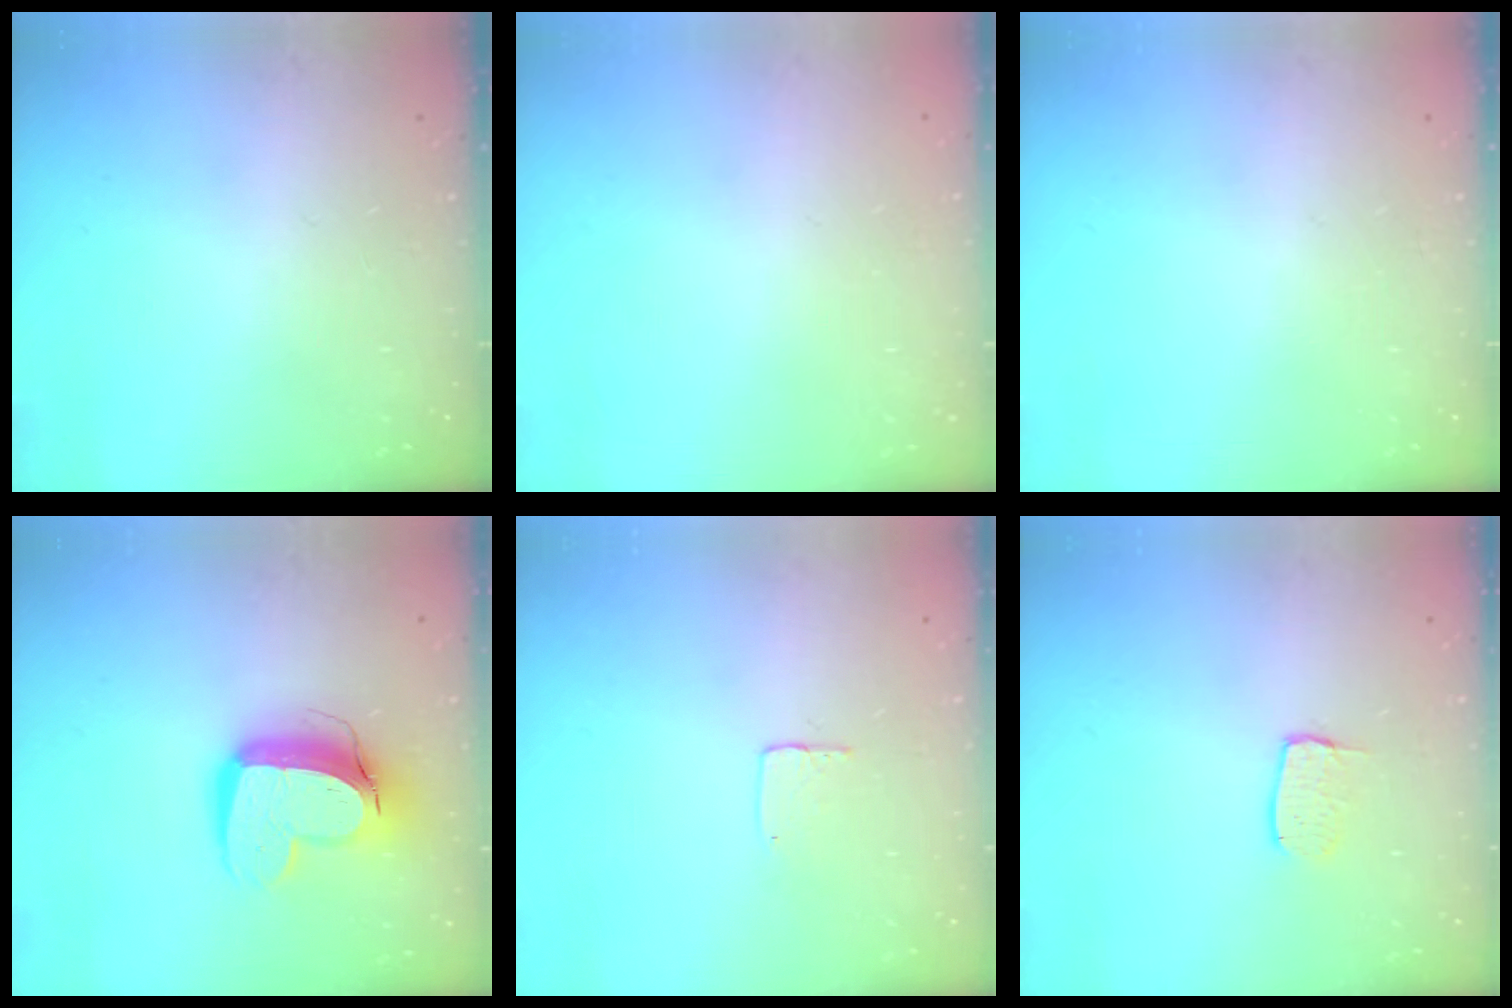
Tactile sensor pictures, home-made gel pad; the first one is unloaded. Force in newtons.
{"total": 0.0}
{"total": 0.0}
{"total": 13.5, "press": 13.4, "slide": 1.4}
{"total": 3.5, "press": 3.5, "slide": 0.2}
{"total": 5.5, "press": 5.5, "slide": 0.2}